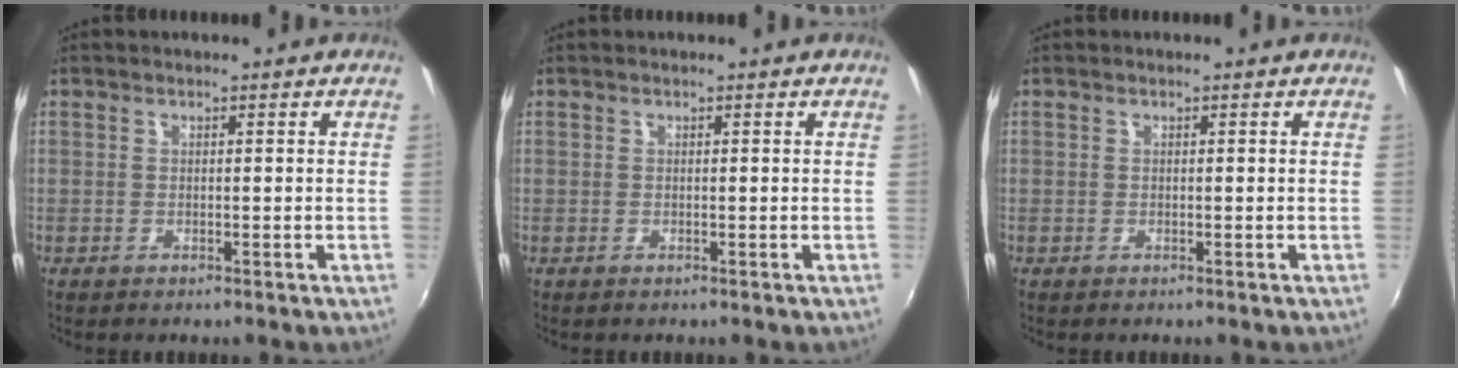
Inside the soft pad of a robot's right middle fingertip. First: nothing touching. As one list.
[{"total": 0.0}, {"total": 0.0}]